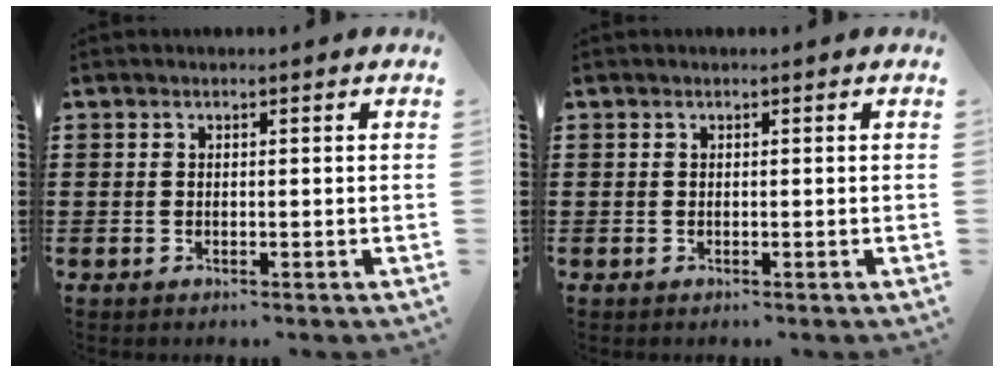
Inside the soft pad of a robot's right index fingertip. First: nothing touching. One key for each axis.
{"total": 0.0}